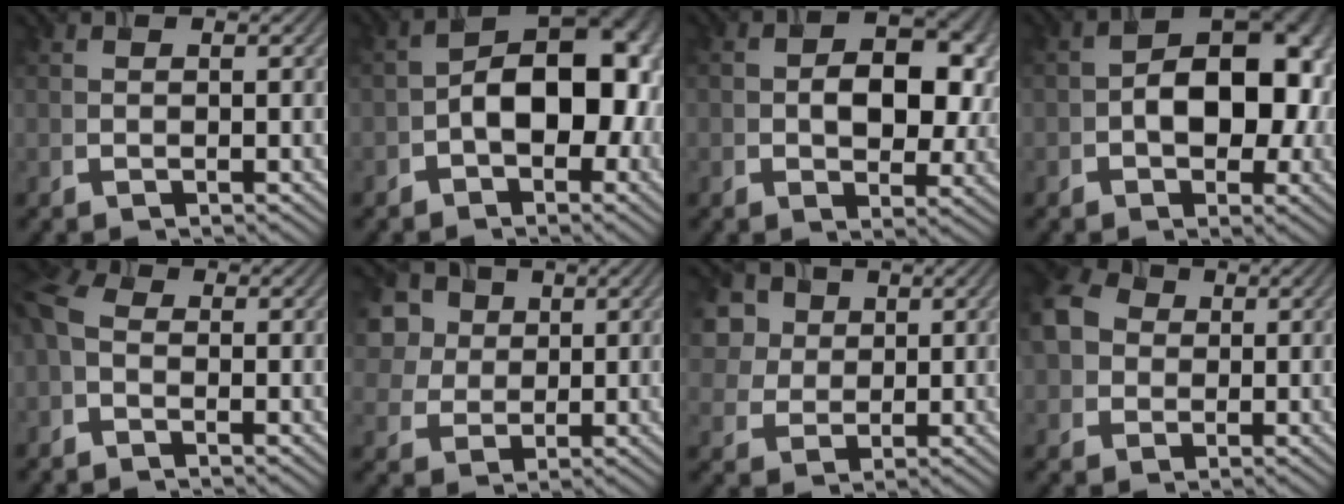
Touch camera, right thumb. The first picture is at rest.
{"total": 11.6, "force": [-2.0, 7.1, 8.9], "torque": [-0.104, 0.010, -0.032]}
{"total": 7.5, "force": [-0.1, 5.2, 5.5], "torque": [-0.075, -0.008, -0.002]}
{"total": 9.8, "force": [-1.4, 6.3, 7.3], "torque": [-0.088, 0.005, -0.021]}
{"total": 5.3, "force": [-1.3, 3.2, 4.0], "torque": [-0.109, 0.003, -0.026]}
{"total": 6.1, "force": [2.5, 5.1, 2.3], "torque": [-0.085, 0.012, 0.042]}
{"total": 5.4, "force": [2.4, 4.5, 1.8], "torque": [-0.067, 0.007, 0.044]}
{"total": 6.2, "force": [0.5, 5.4, 3.0], "torque": [-0.094, 0.012, 0.005]}